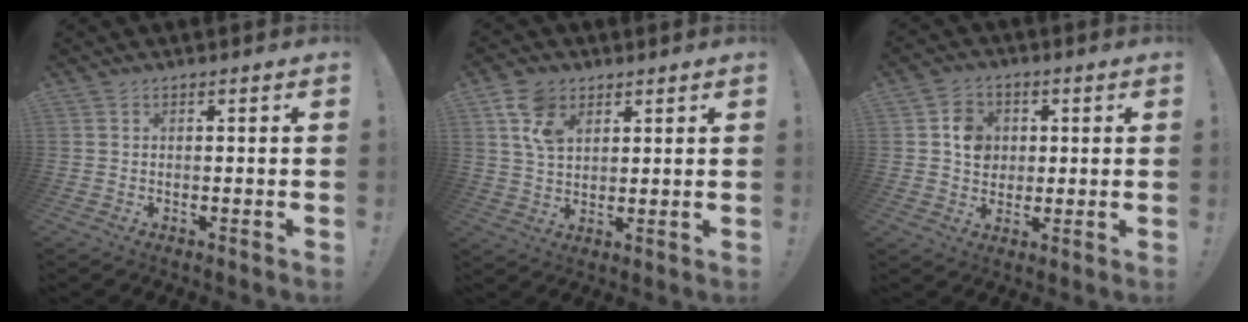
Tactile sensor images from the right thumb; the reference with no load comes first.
{"total": 9.4, "force": [4.6, 6.3, 5.3], "torque": [-0.098, -0.001, 0.092]}
{"total": 8.0, "force": [1.2, 7.1, 3.4], "torque": [-0.036, 0.001, 0.024]}